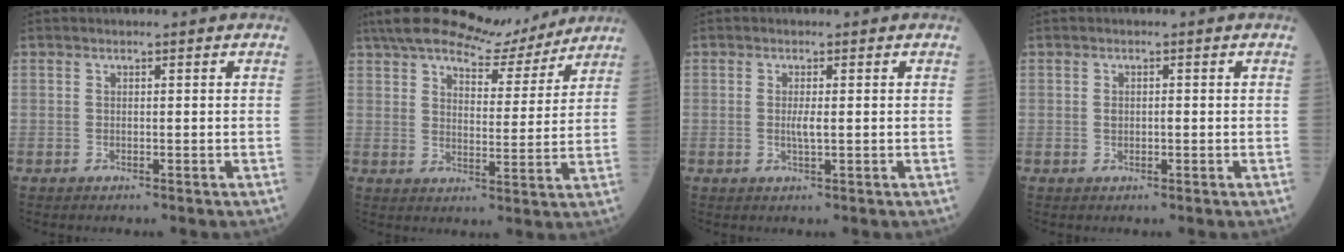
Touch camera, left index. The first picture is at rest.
{"total": 13.3, "force": [11.8, 3.1, 5.4], "torque": [-0.084, 0.007, 0.171]}
{"total": 1.8, "force": [0.1, 0.2, 1.7], "torque": [-0.039, -0.002, 0.002]}
{"total": 1.2, "force": [0.1, 0.7, 0.9], "torque": [-0.019, 0.003, 0.002]}